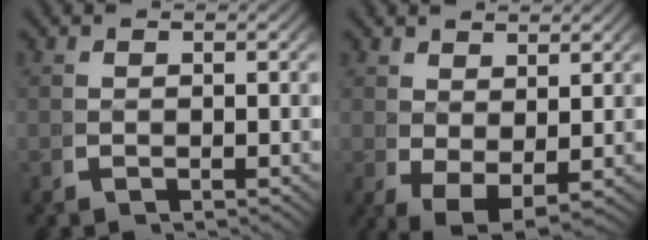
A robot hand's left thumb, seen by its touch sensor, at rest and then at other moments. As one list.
[{"total": 4.3, "force": [-0.8, 2.9, 3.1], "torque": [-0.070, -0.036, 0.013]}]